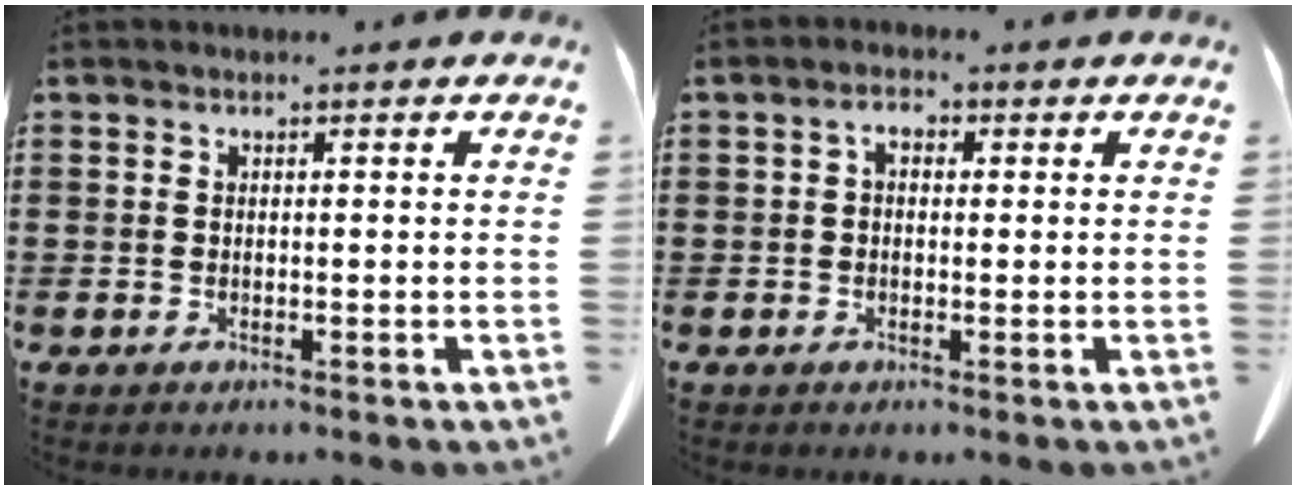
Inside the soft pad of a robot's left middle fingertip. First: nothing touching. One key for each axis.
{"total": 2.2, "fx": 0.1, "fy": 1.3, "fz": 1.8, "tx": -0.039, "ty": 0.009, "tz": 0.000}